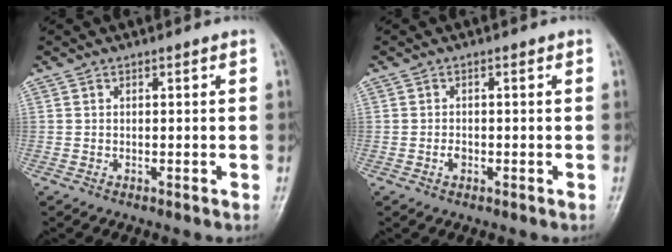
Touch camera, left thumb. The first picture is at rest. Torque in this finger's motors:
{"motor_torque": [-0.81, 0.11, 0.17, 0.07, -0.03]}